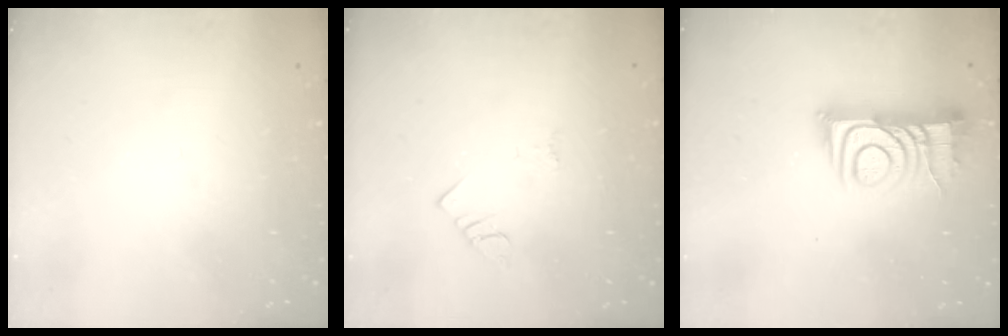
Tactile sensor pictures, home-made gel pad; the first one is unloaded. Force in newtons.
{"total": 2.1, "press": 2.1, "slide": 0.4}
{"total": 11.4, "press": 11.4, "slide": 0.8}